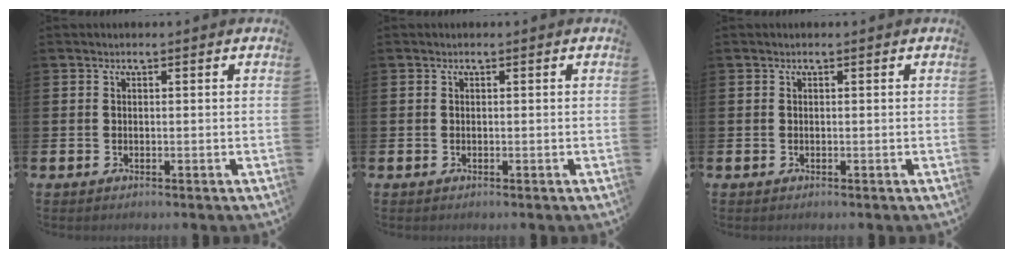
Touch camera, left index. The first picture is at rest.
{"total": 0.0}
{"total": 0.0}